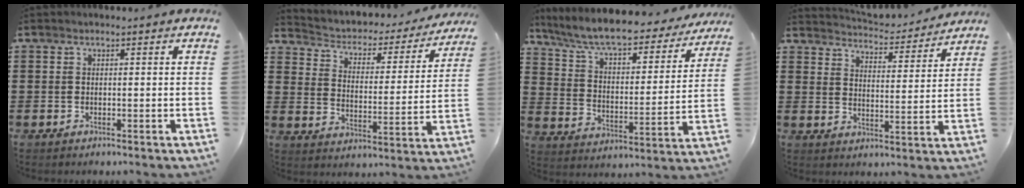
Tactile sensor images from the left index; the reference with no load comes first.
{"total": 2.1, "force": [1.7, 1.1, 0.6], "torque": [-0.026, -0.022, 0.017]}
{"total": 7.7, "force": [6.8, 0.7, 3.4], "torque": [-0.095, -0.044, 0.113]}
{"total": 4.1, "force": [4.1, 0.0, 0.3], "torque": [-0.021, -0.037, 0.066]}